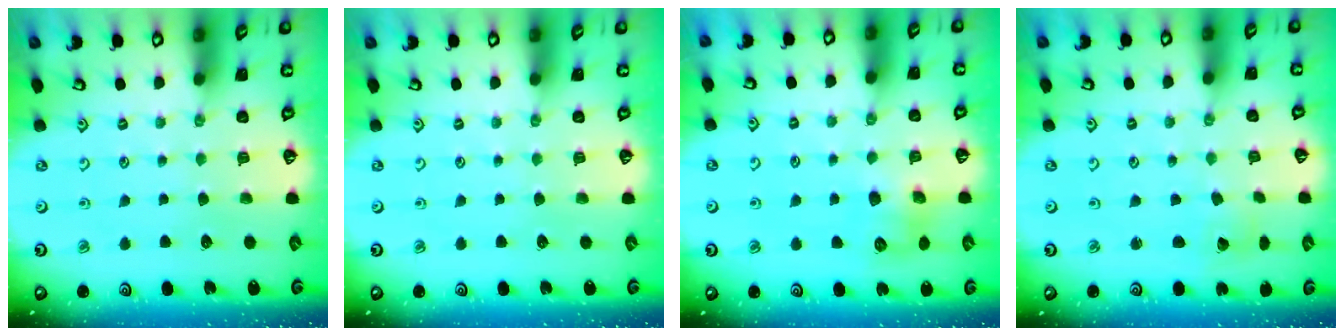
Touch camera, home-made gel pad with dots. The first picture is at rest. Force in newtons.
{"total": 0.0}
{"total": 7.6, "press": 7.5, "slide": 1.0}
{"total": 2.3, "press": 2.3, "slide": 0.2}